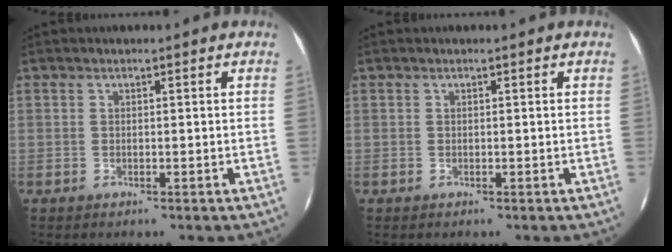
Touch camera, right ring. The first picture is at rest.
{"total": 0.0}